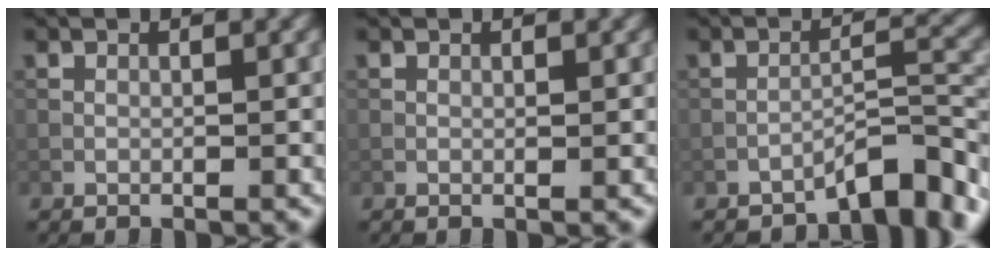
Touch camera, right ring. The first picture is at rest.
{"total": 0.0}
{"total": 4.6, "force": [-3.9, 0.7, 2.4], "torque": [-0.029, 0.018, -0.064]}